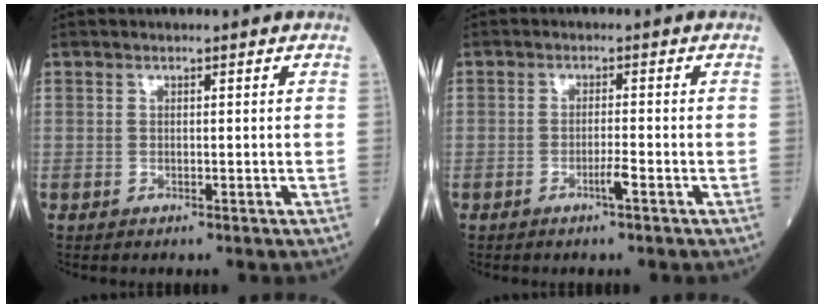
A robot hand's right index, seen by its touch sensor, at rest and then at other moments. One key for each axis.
{"total": 1.9, "fx": -1.1, "fy": -0.2, "fz": 1.6, "tx": -0.031, "ty": -0.002, "tz": -0.020}